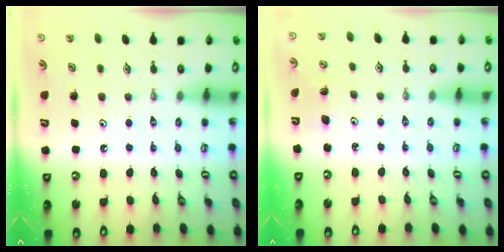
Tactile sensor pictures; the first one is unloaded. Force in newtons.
{"total": 3.9, "press": 3.9, "slide": 0.2}